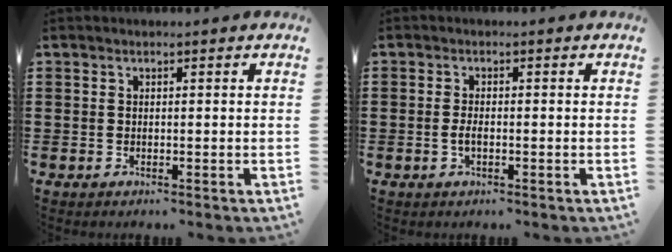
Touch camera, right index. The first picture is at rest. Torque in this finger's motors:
{"motor_torque": [0.93, 1.21, 0.25, 0.05]}